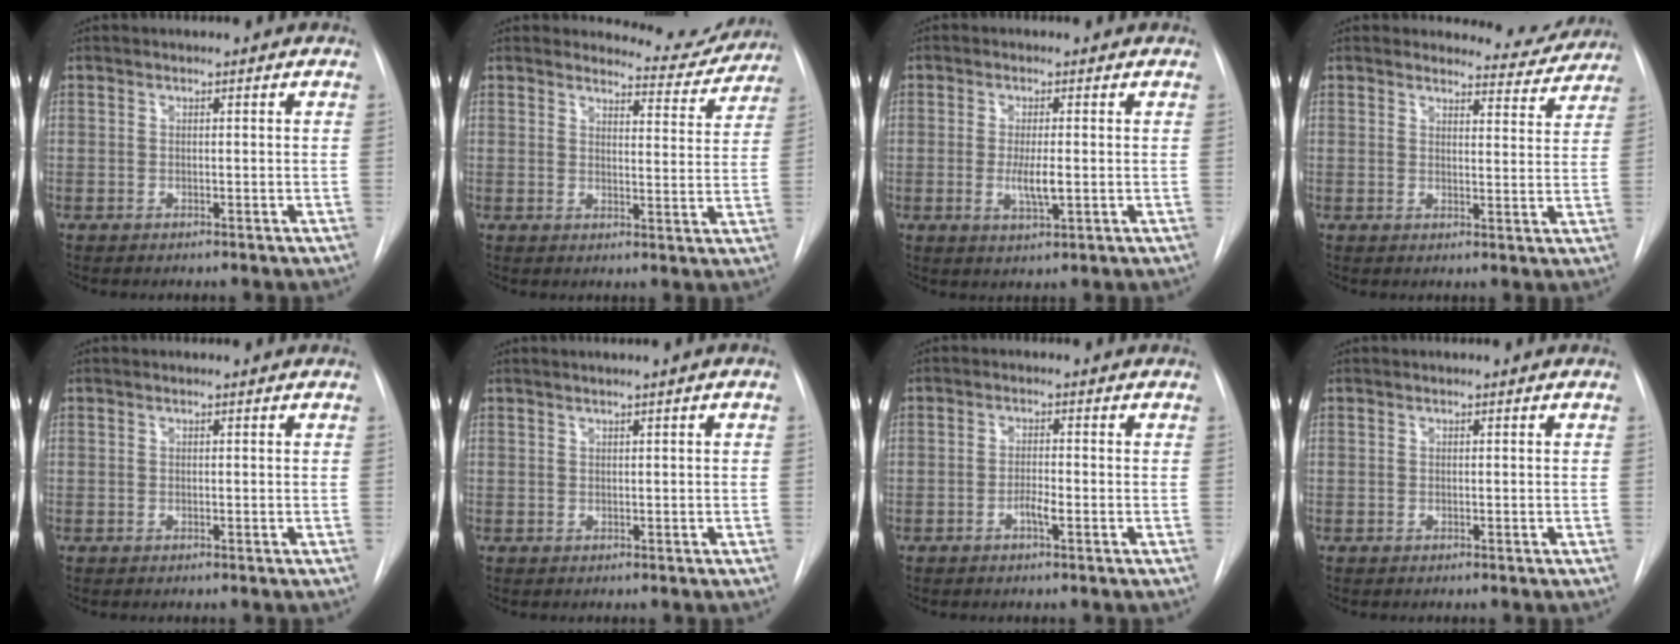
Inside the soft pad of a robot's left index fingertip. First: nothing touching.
{"total": 7.1, "force": [7.0, 1.3, -0.5], "torque": [0.014, -0.029, 0.077]}
{"total": 3.9, "force": [-0.3, 0.7, 3.8], "torque": [-0.075, -0.007, -0.003]}
{"total": 6.1, "force": [5.9, 1.3, -0.6], "torque": [0.018, -0.023, 0.058]}
{"total": 0.0}
{"total": 1.4, "force": [0.7, -0.3, 1.2], "torque": [-0.026, 0.004, 0.016]}
{"total": 2.0, "force": [-0.9, 0.2, 1.8], "torque": [-0.032, 0.000, -0.018]}
{"total": 0.0}